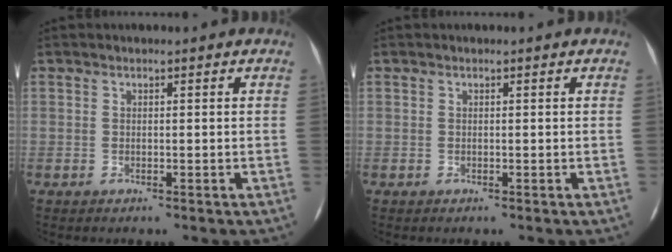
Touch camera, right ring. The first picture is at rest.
{"total": 0.0}